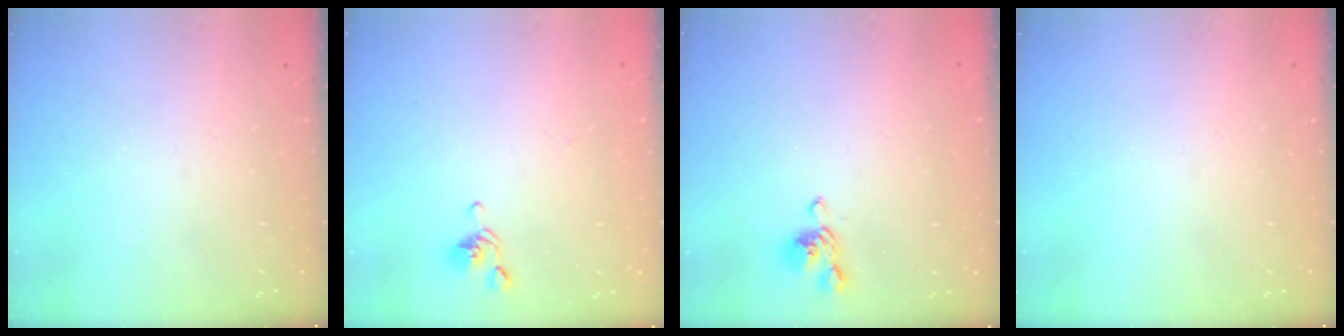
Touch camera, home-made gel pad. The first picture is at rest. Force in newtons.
{"total": 2.7, "press": 2.6, "slide": 0.6}
{"total": 4.4, "press": 4.3, "slide": 0.5}
{"total": 0.0}